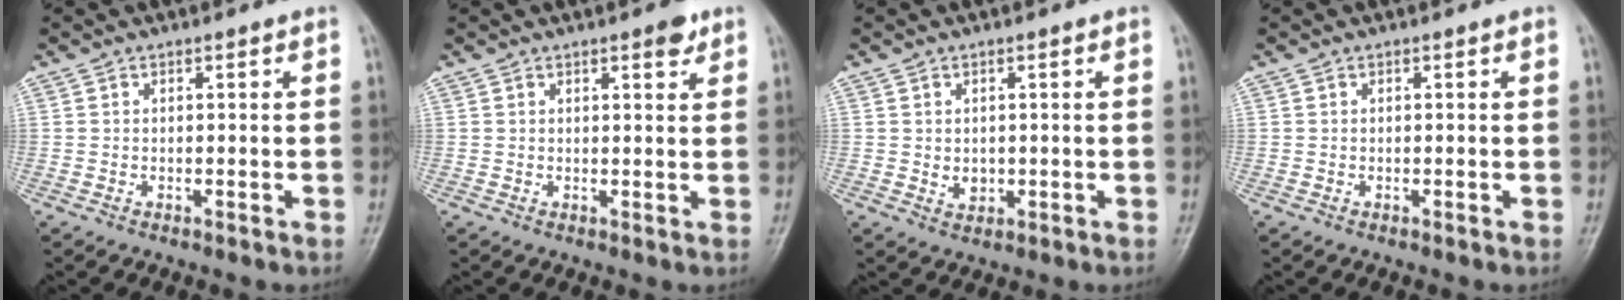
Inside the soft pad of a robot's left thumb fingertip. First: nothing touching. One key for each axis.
{"total": 2.8, "fx": 1.8, "fy": 0.9, "fz": 2.0, "tx": -0.021, "ty": -0.008, "tz": 0.021}
{"total": 2.2, "fx": 0.1, "fy": 1.8, "fz": 1.3, "tx": -0.014, "ty": -0.003, "tz": 0.008}
{"total": 0.0}